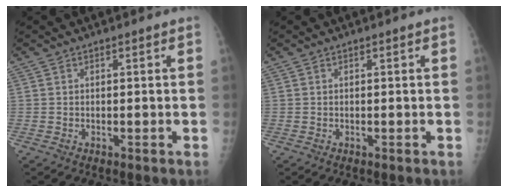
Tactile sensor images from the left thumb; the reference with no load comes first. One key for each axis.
{"total": 0.0}